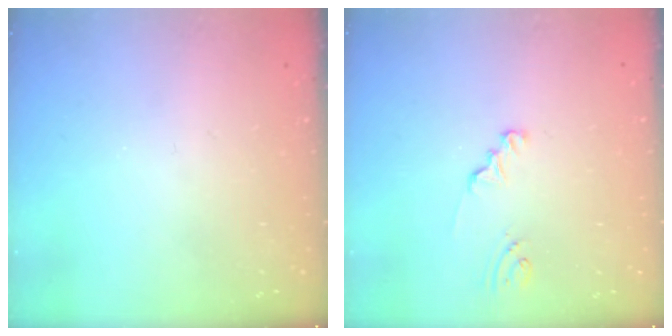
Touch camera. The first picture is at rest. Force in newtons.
{"total": 1.3, "press": 1.3, "slide": 0.1}